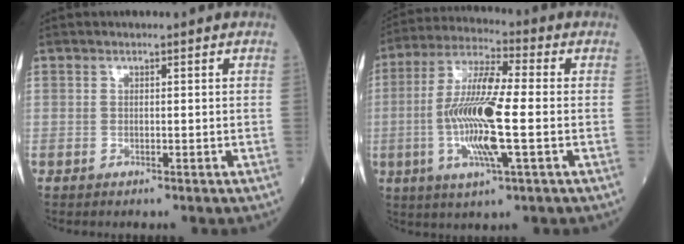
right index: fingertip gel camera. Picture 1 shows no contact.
{"total": 13.8, "force": [-2.0, 1.5, 13.6], "torque": [-0.272, -0.005, -0.042]}